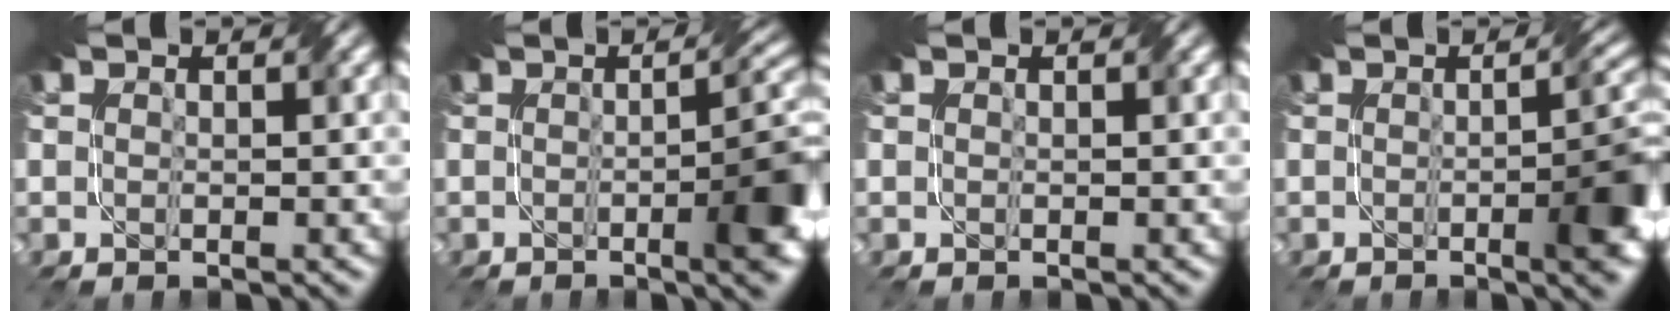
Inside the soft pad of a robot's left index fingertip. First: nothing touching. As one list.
[{"total": 8.7, "force": [-1.1, 2.3, 8.3], "torque": [-0.087, -0.004, -0.013]}, {"total": 0.0}, {"total": 7.8, "force": [-1.1, 2.2, 7.4], "torque": [-0.076, -0.006, -0.012]}]